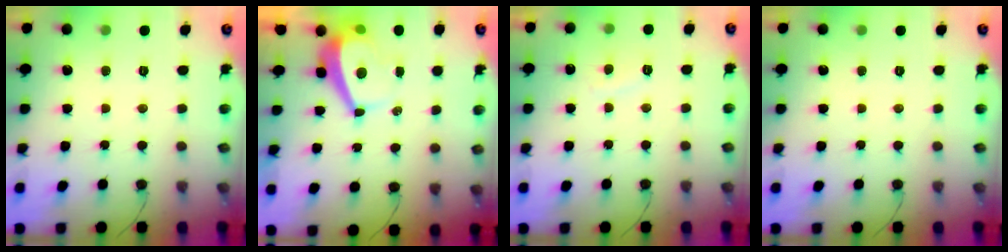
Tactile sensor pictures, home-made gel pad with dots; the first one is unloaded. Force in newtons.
{"total": 4.7, "press": 4.7, "slide": 0.5}
{"total": 2.6, "press": 2.5, "slide": 0.8}
{"total": 0.0}